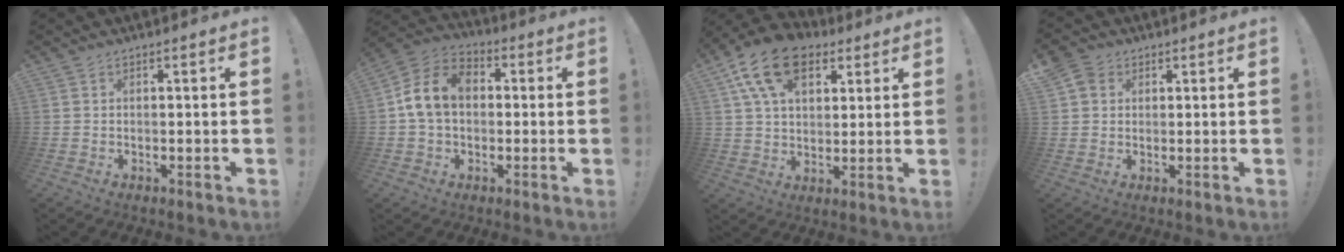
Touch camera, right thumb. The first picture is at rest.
{"total": 12.0, "force": [1.6, 8.7, 8.1], "torque": [-0.153, 0.022, 0.034]}
{"total": 16.4, "force": [8.1, 10.2, 10.0], "torque": [-0.177, -0.028, 0.149]}
{"total": 4.4, "force": [1.9, 3.7, 1.4], "torque": [-0.022, -0.001, 0.036]}